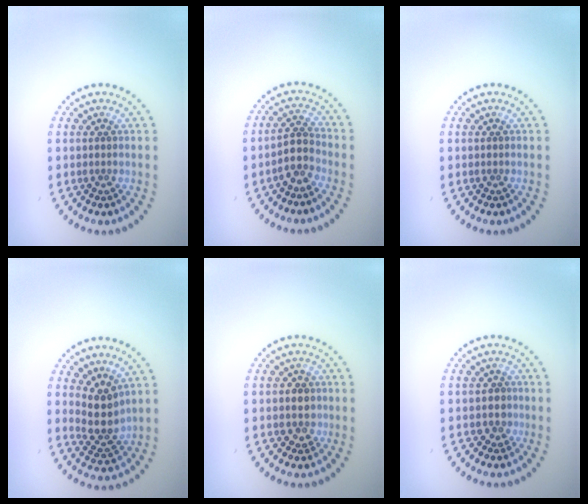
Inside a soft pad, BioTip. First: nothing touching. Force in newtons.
{"total": 2.4, "press": 1.9, "slide": 1.5}
{"total": 0.0}
{"total": 3.5, "press": 2.7, "slide": 2.2}
{"total": 1.9, "press": 1.8, "slide": 0.8}
{"total": 1.0, "press": 0.7, "slide": 0.6}